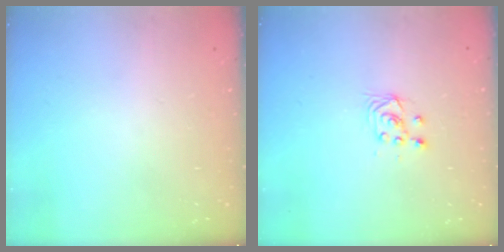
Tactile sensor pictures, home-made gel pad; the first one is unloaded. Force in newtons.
{"total": 2.9, "press": 2.7, "slide": 1.0}